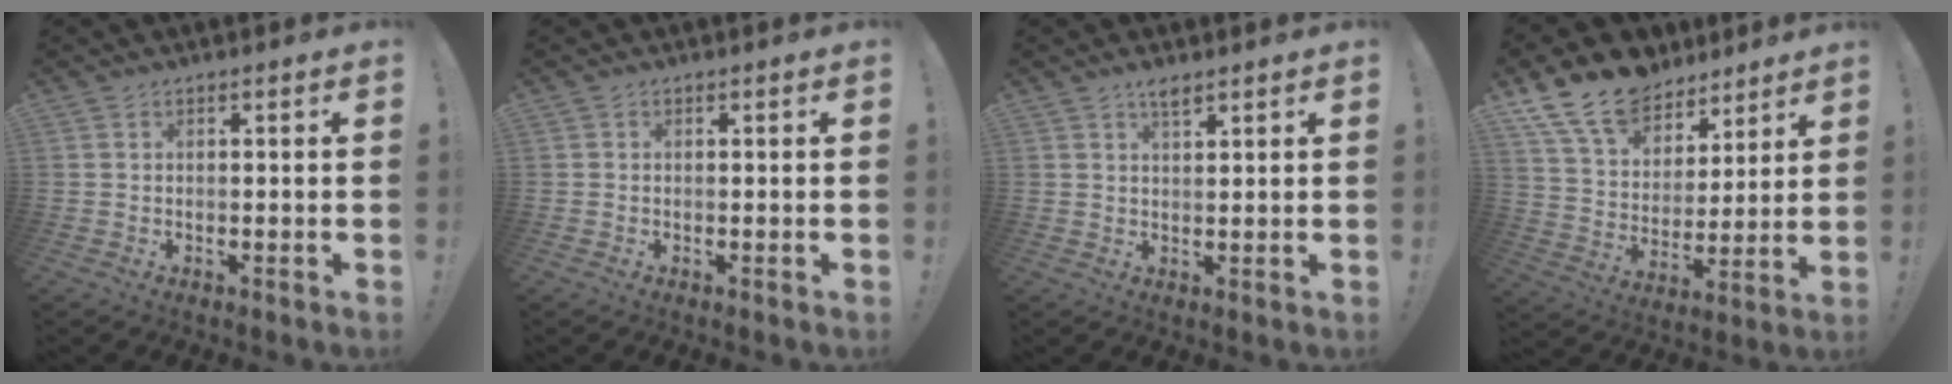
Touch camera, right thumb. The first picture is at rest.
{"total": 0.0}
{"total": 2.9, "force": [2.2, 0.8, 1.7], "torque": [-0.021, -0.011, 0.035]}
{"total": 16.0, "force": [11.7, 9.1, 5.9], "torque": [-0.113, -0.082, 0.219]}